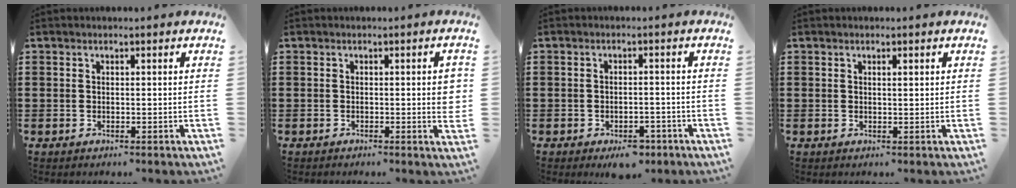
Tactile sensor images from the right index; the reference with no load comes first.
{"total": 3.7, "force": [-0.3, 0.7, 3.6], "torque": [-0.043, -0.007, -0.009]}
{"total": 2.9, "force": [-2.4, 1.1, 1.4], "torque": [-0.024, 0.007, -0.045]}
{"total": 0.7, "force": [0.3, 0.2, 0.6], "torque": [-0.012, 0.003, 0.005]}